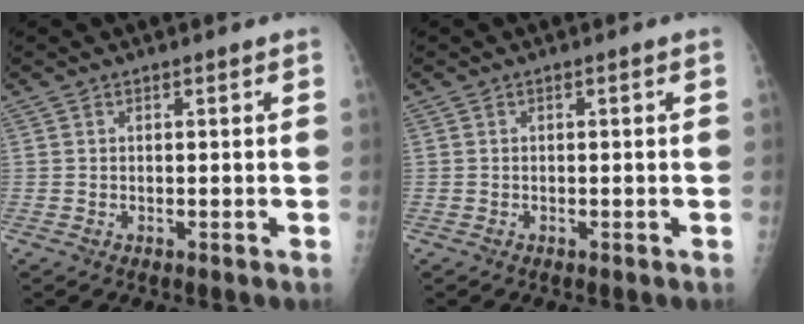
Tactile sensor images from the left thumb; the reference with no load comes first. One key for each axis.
{"total": 0.0}